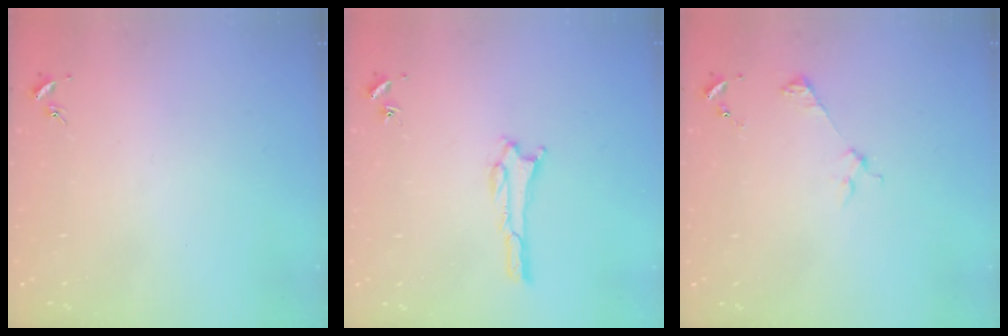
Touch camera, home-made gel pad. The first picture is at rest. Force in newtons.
{"total": 1.5, "press": 1.5, "slide": 0.2}
{"total": 2.5, "press": 2.5, "slide": 0.2}